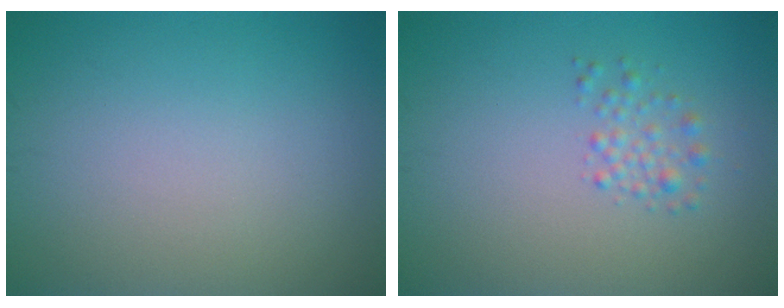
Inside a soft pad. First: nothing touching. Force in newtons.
{"total": 1.5, "press": 1.5, "slide": 0.1}